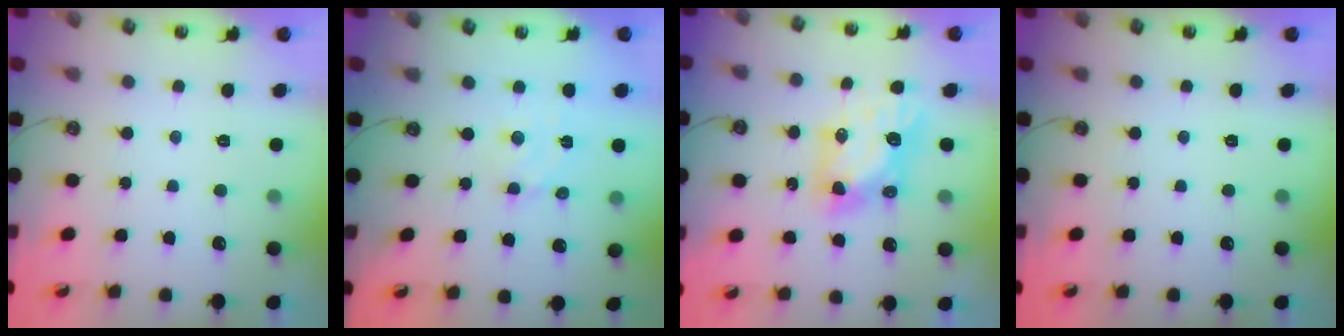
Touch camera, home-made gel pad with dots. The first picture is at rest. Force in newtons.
{"total": 3.7, "press": 3.7, "slide": 0.1}
{"total": 7.5, "press": 7.5, "slide": 0.8}
{"total": 0.0}